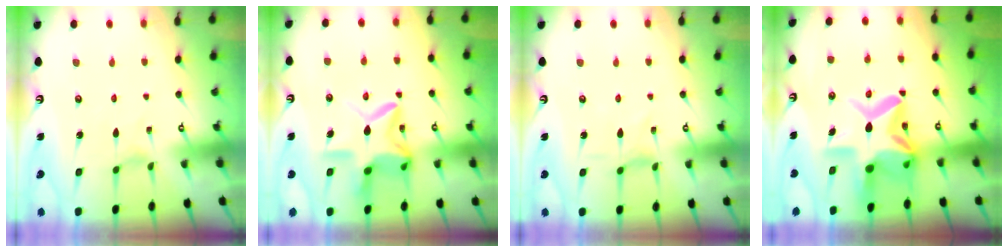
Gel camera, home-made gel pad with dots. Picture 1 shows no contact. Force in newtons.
{"total": 13.5, "press": 13.5, "slide": 1.1}
{"total": 1.5, "press": 1.5, "slide": 0.3}
{"total": 16.3, "press": 16.1, "slide": 2.4}